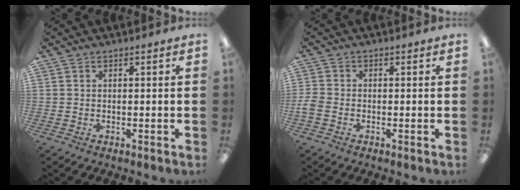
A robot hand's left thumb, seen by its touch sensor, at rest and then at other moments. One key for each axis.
{"total": 2.4, "fx": -1.0, "fy": 1.7, "fz": 1.3, "tx": -0.026, "ty": 0.002, "tz": -0.018}